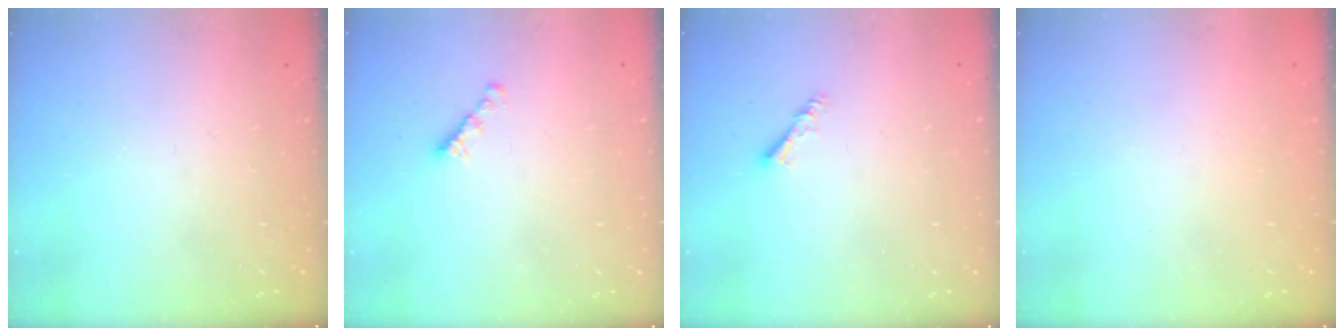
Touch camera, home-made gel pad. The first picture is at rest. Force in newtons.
{"total": 2.7, "press": 2.6, "slide": 0.8}
{"total": 3.0, "press": 2.9, "slide": 0.6}
{"total": 0.8, "press": 0.7, "slide": 0.3}